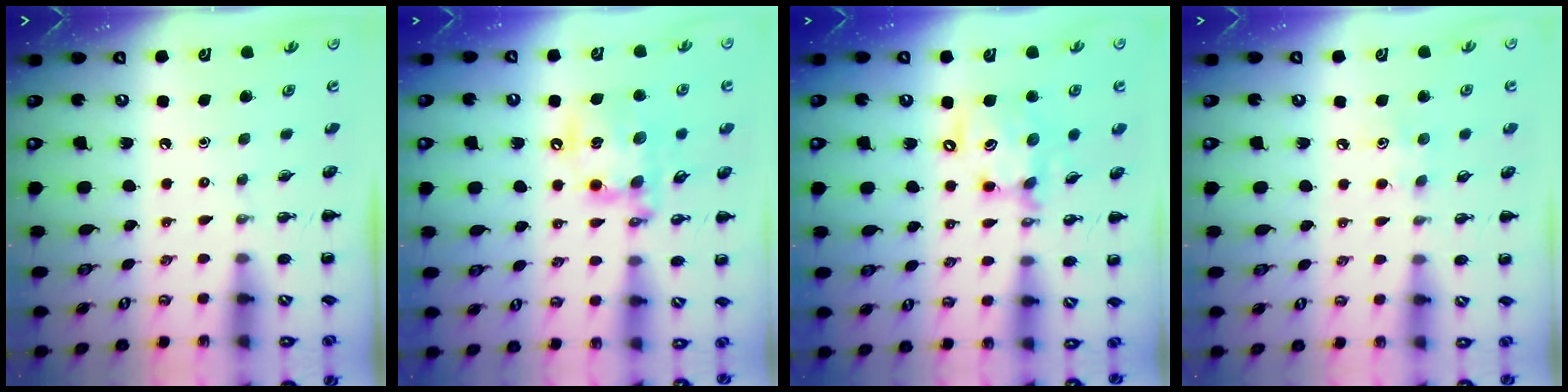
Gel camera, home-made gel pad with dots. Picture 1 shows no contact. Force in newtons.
{"total": 16.6, "press": 16.3, "slide": 3.0}
{"total": 14.0, "press": 13.6, "slide": 3.4}
{"total": 3.9, "press": 3.7, "slide": 0.9}